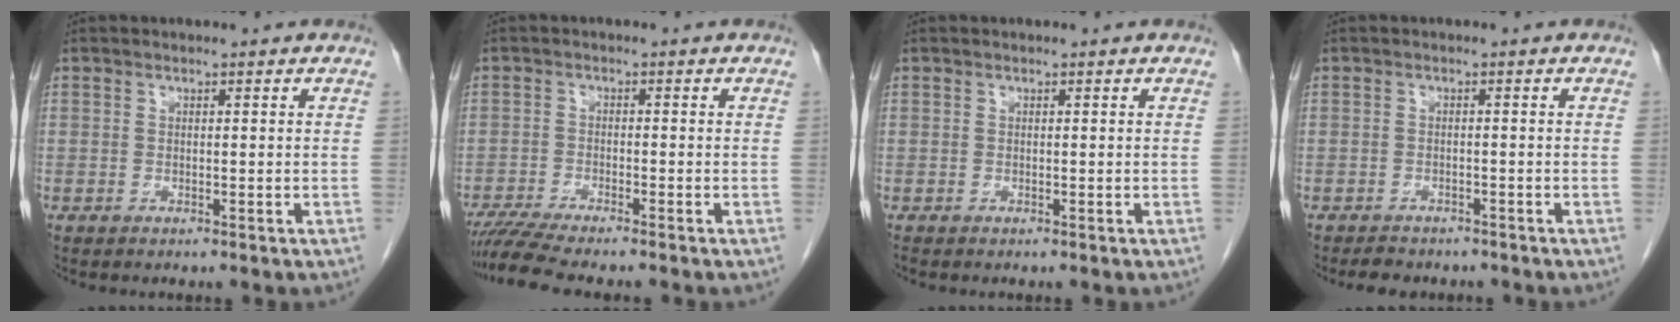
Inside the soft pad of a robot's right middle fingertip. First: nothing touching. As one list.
[{"total": 6.4, "force": [-5.7, -0.5, 3.0], "torque": [-0.048, -0.015, -0.096]}, {"total": 0.0}, {"total": 3.8, "force": [-3.3, 1.6, 1.0], "torque": [-0.023, -0.003, -0.044]}]